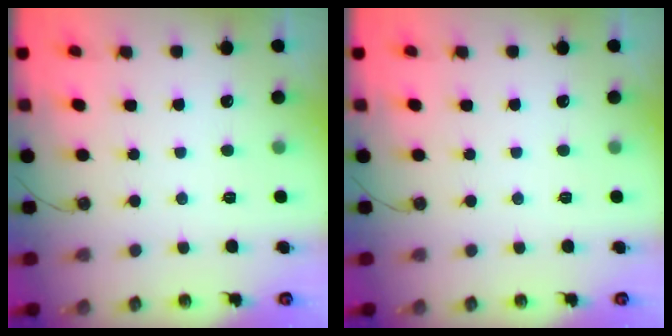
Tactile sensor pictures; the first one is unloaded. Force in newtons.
{"total": 0.0}